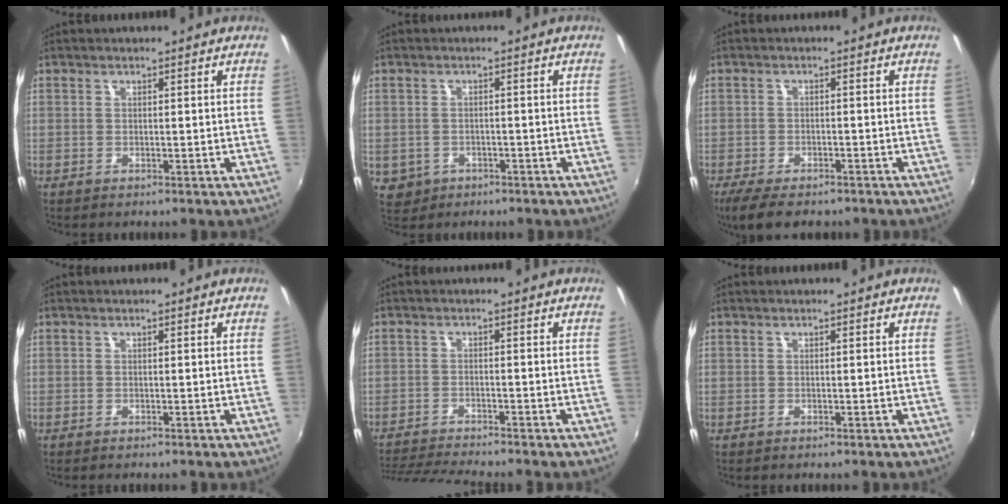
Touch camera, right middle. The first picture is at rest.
{"total": 4.8, "force": [-1.6, 4.2, 1.6], "torque": [-0.048, -0.005, -0.014]}
{"total": 7.7, "force": [-6.1, 2.4, 4.0], "torque": [-0.096, -0.027, -0.106]}
{"total": 0.0}
{"total": 7.3, "force": [-7.0, -0.6, 2.0], "torque": [-0.059, -0.018, -0.129]}
{"total": 0.0}